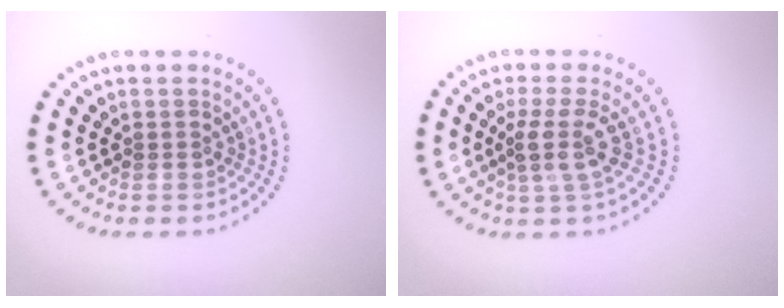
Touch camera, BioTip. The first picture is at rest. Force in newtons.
{"total": 2.8, "press": 2.1, "slide": 1.9}